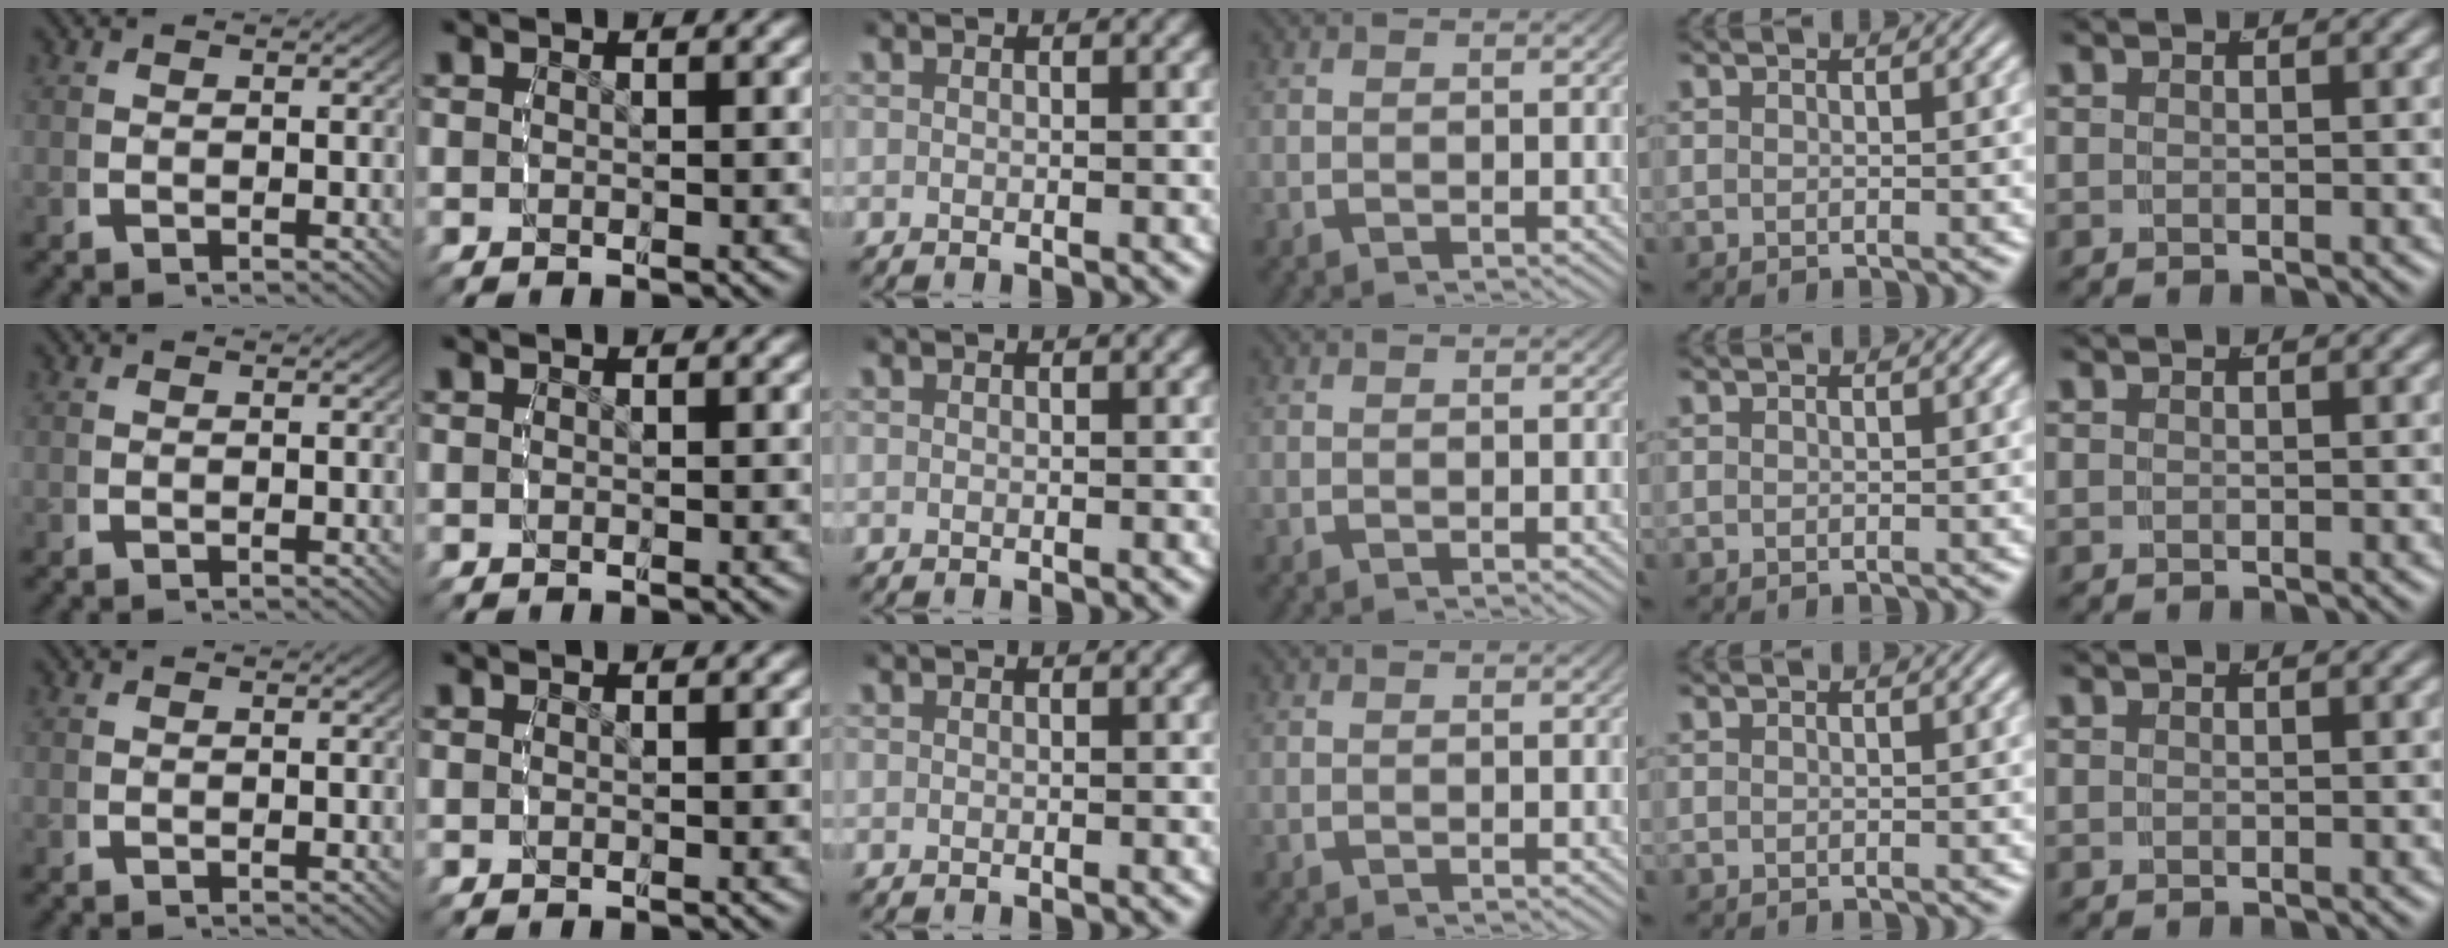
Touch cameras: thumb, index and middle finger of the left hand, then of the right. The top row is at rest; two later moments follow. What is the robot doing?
{"motion": "reach", "object": "paper towel"}